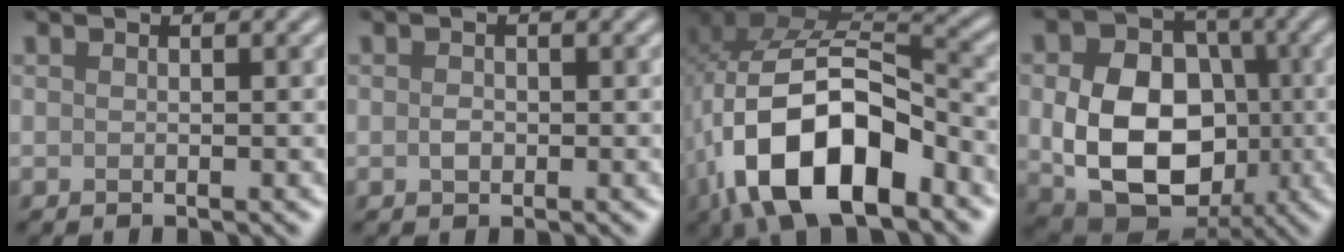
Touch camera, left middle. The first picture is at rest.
{"total": 1.1, "force": [-0.2, 0.8, 0.7], "torque": [-0.014, -0.003, -0.005]}
{"total": 14.4, "force": [-5.8, 7.6, 10.8], "torque": [-0.197, -0.009, -0.106]}
{"total": 11.5, "force": [-1.2, 8.6, 7.5], "torque": [-0.134, -0.014, -0.020]}